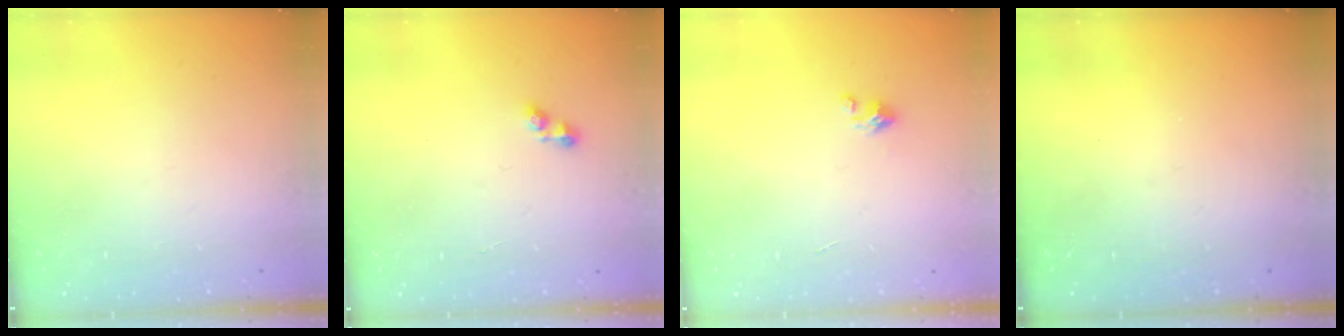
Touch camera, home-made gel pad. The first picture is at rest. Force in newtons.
{"total": 2.1, "press": 2.1, "slide": 0.3}
{"total": 1.5, "press": 1.5, "slide": 0.1}
{"total": 0.0}